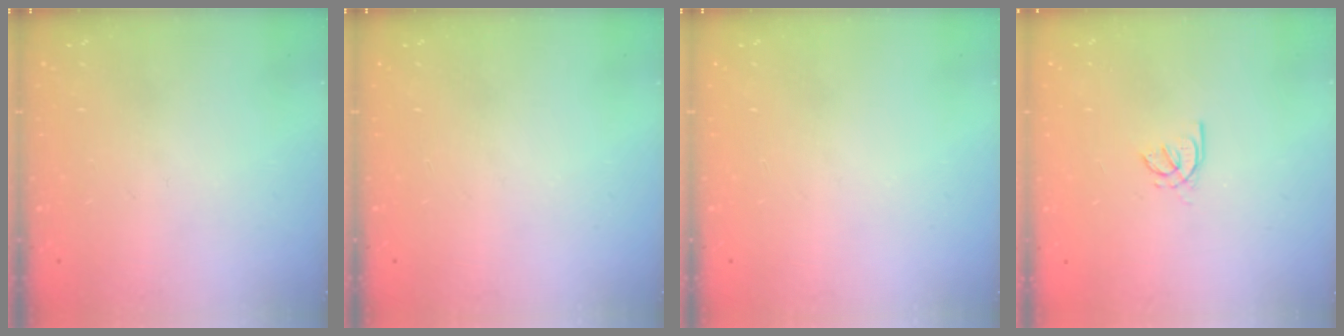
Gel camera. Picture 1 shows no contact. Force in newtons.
{"total": 0.0}
{"total": 0.0}
{"total": 1.4, "press": 1.3, "slide": 0.4}